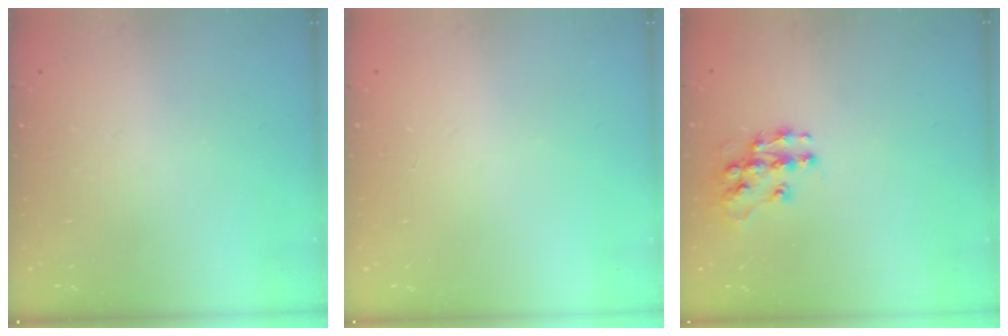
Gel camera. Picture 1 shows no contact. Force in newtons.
{"total": 0.0}
{"total": 10.9, "press": 10.9, "slide": 0.8}